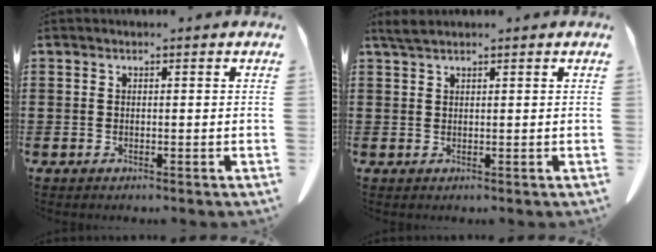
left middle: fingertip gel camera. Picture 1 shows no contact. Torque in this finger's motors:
{"motor_torque": [0.70, 0.44, 0.01, 0.00]}